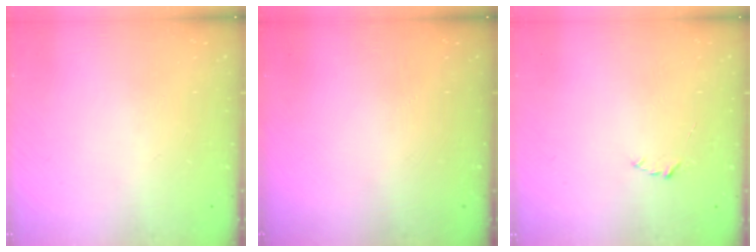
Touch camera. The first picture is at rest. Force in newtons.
{"total": 0.0}
{"total": 2.2, "press": 2.1, "slide": 0.3}